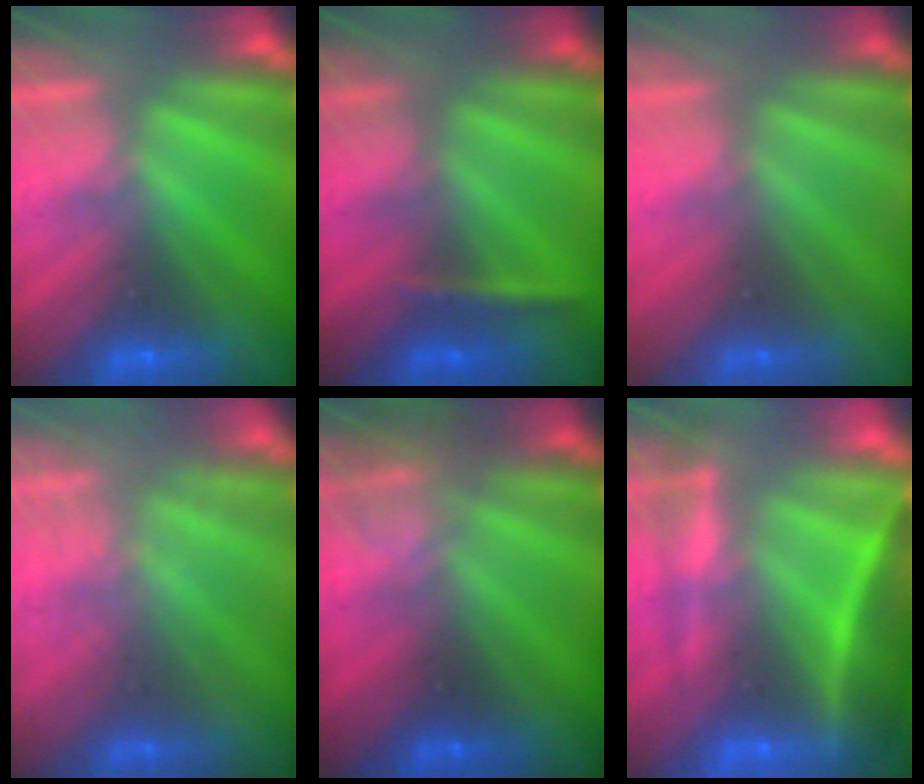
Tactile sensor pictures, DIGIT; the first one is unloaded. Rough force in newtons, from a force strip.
{"total": 2.4}
{"total": 2.5}
{"total": 2.1}
{"total": 2.3}
{"total": 7.8}